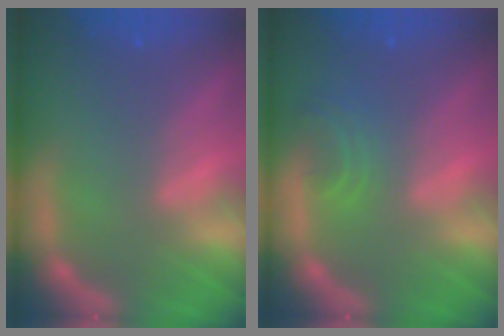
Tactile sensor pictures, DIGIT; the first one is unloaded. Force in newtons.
{"total": 2.4}